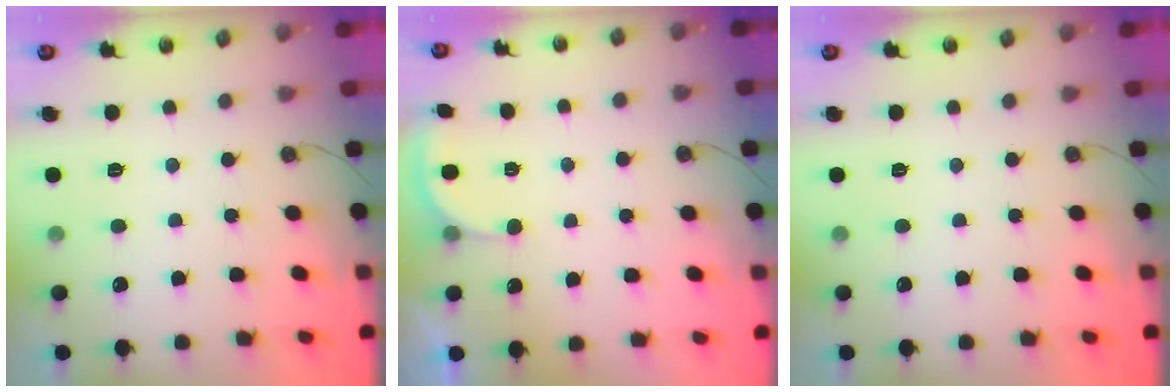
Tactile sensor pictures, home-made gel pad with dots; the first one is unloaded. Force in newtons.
{"total": 2.6, "press": 2.5, "slide": 0.6}
{"total": 0.0}